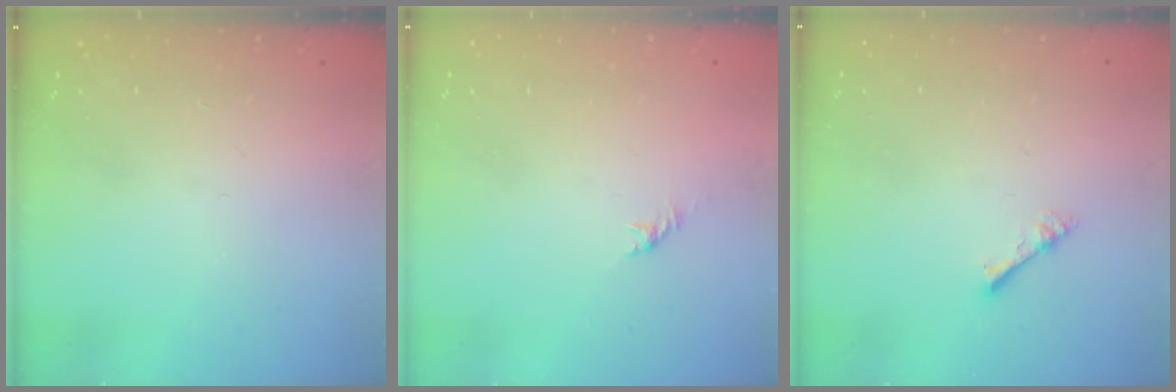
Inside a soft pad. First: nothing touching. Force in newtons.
{"total": 0.0}
{"total": 2.4, "press": 2.4, "slide": 0.2}